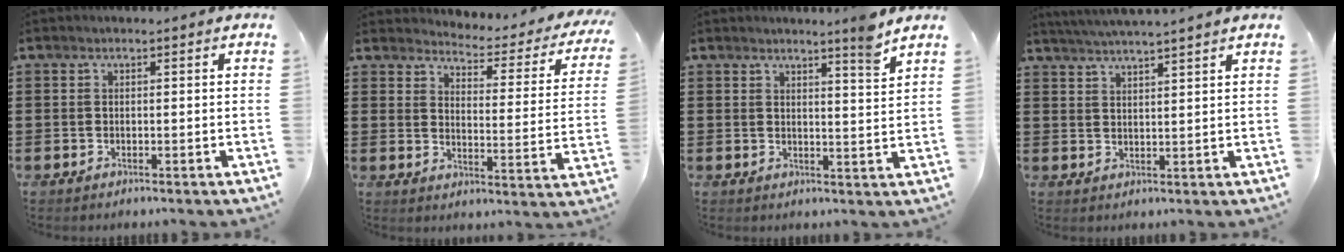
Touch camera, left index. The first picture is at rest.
{"total": 3.2, "force": [3.2, 0.1, 0.7], "torque": [-0.029, -0.036, 0.045]}
{"total": 4.4, "force": [3.8, -1.0, 2.0], "torque": [-0.034, -0.024, 0.062]}
{"total": 3.3, "force": [3.1, -1.0, 0.4], "torque": [-0.016, -0.012, 0.055]}